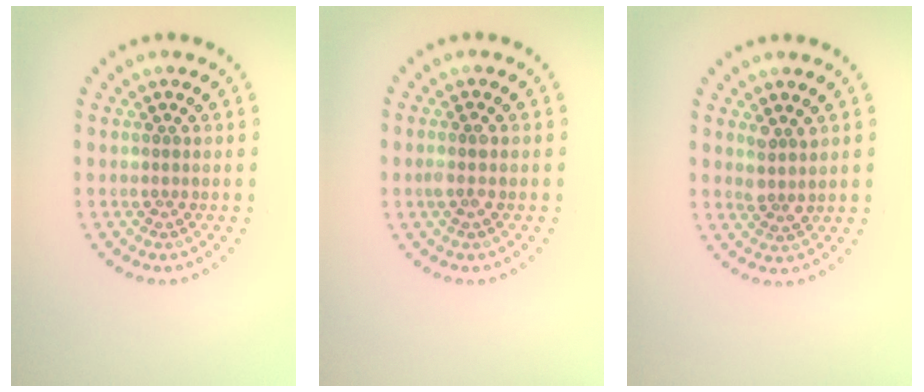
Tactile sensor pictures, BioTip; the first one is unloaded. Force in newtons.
{"total": 1.0, "press": 1.0, "slide": 0.4}
{"total": 1.8, "press": 1.5, "slide": 1.0}